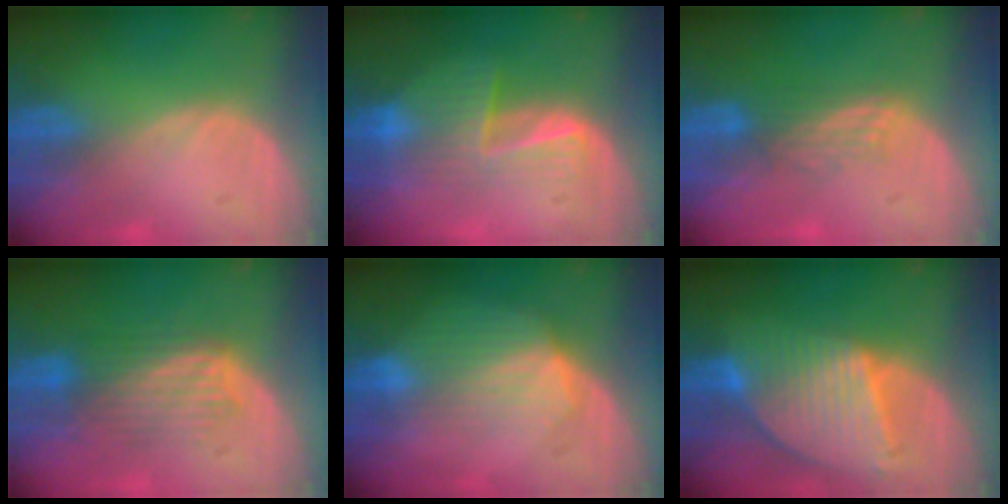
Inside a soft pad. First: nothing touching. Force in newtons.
{"total": 6.9, "press": 6.5, "slide": 2.3}
{"total": 2.8, "press": 2.7, "slide": 0.6}
{"total": 6.0, "press": 6.0, "slide": 0.7}
{"total": 7.2, "press": 6.5, "slide": 3.0}
{"total": 9.5, "press": 8.1, "slide": 4.8}